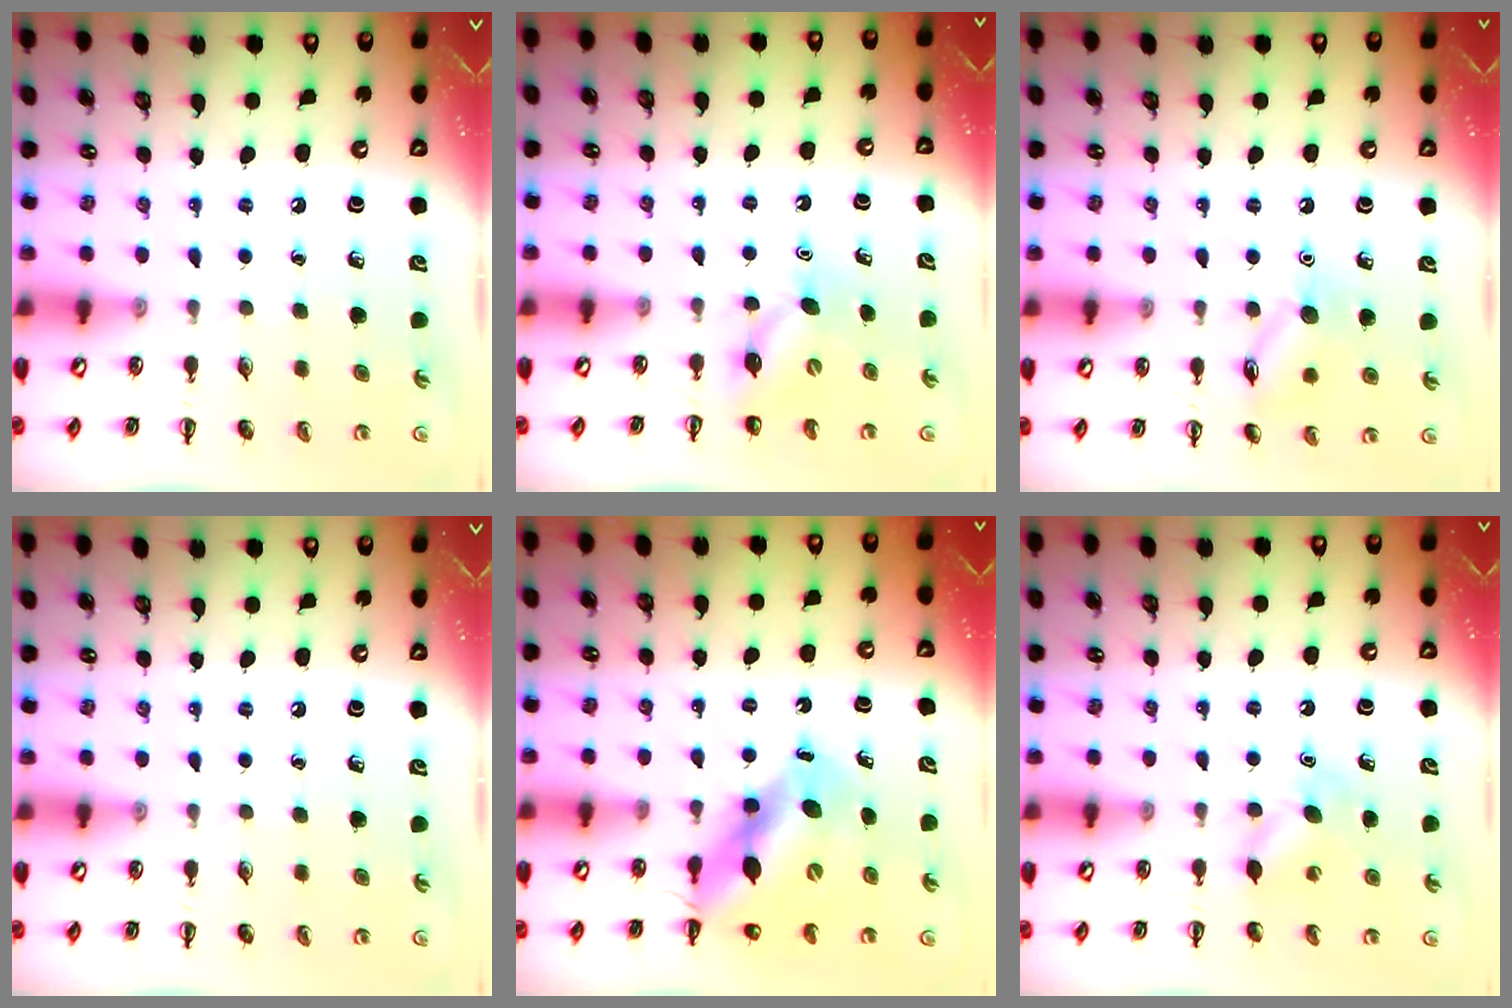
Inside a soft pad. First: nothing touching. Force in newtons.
{"total": 4.6, "press": 4.6, "slide": 0.7}
{"total": 8.6, "press": 8.6, "slide": 0.9}
{"total": 0.0}
{"total": 10.7, "press": 10.3, "slide": 2.7}
{"total": 6.0, "press": 6.0, "slide": 0.8}